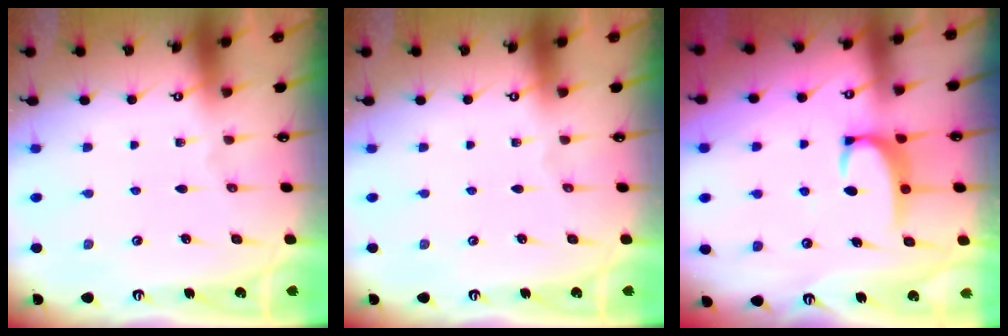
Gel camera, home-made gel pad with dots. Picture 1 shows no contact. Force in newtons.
{"total": 0.0}
{"total": 2.9, "press": 2.9, "slide": 0.4}